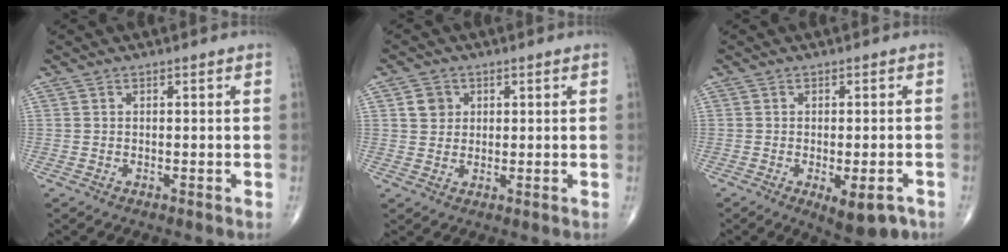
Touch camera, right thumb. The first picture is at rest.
{"total": 3.5, "force": [1.2, 3.1, 1.2], "torque": [-0.004, -0.004, 0.018]}
{"total": 7.5, "force": [-3.3, 2.9, 6.0], "torque": [-0.074, 0.004, -0.038]}